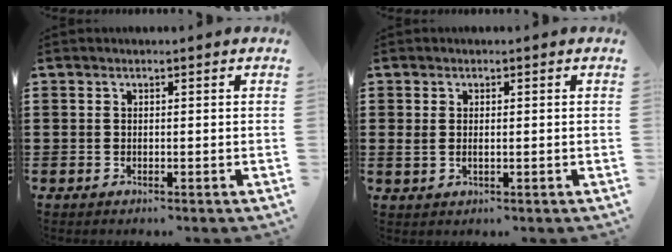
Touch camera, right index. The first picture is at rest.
{"total": 1.4, "force": [0.1, 0.7, 1.2], "torque": [-0.032, 0.001, -0.001]}